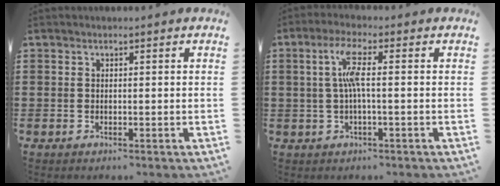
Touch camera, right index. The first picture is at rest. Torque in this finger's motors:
{"motor_torque": [1.07, -0.22, 0.24, 0.08]}